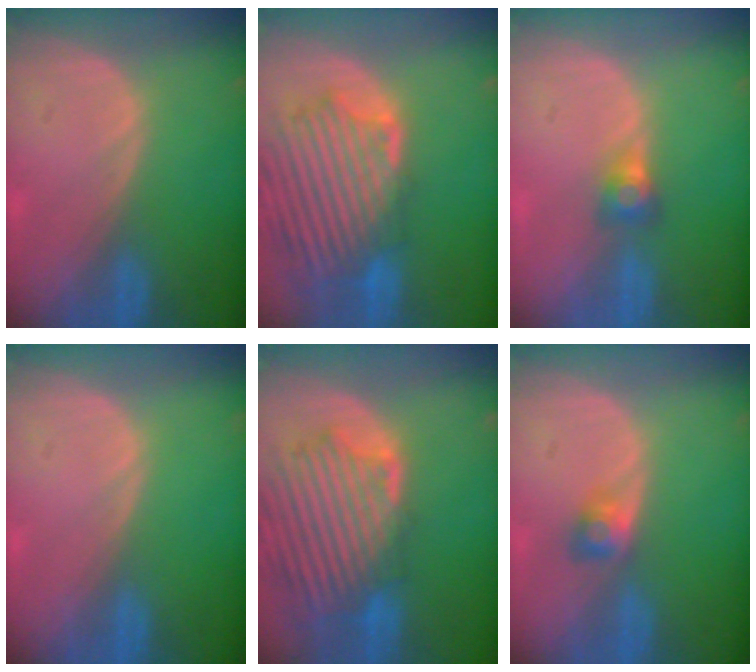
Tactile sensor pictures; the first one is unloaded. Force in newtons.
{"total": 13.4, "press": 11.6, "slide": 6.6}
{"total": 2.7, "press": 2.5, "slide": 1.0}
{"total": 0.0}
{"total": 13.3, "press": 11.6, "slide": 6.4}
{"total": 2.5, "press": 2.4, "slide": 0.8}